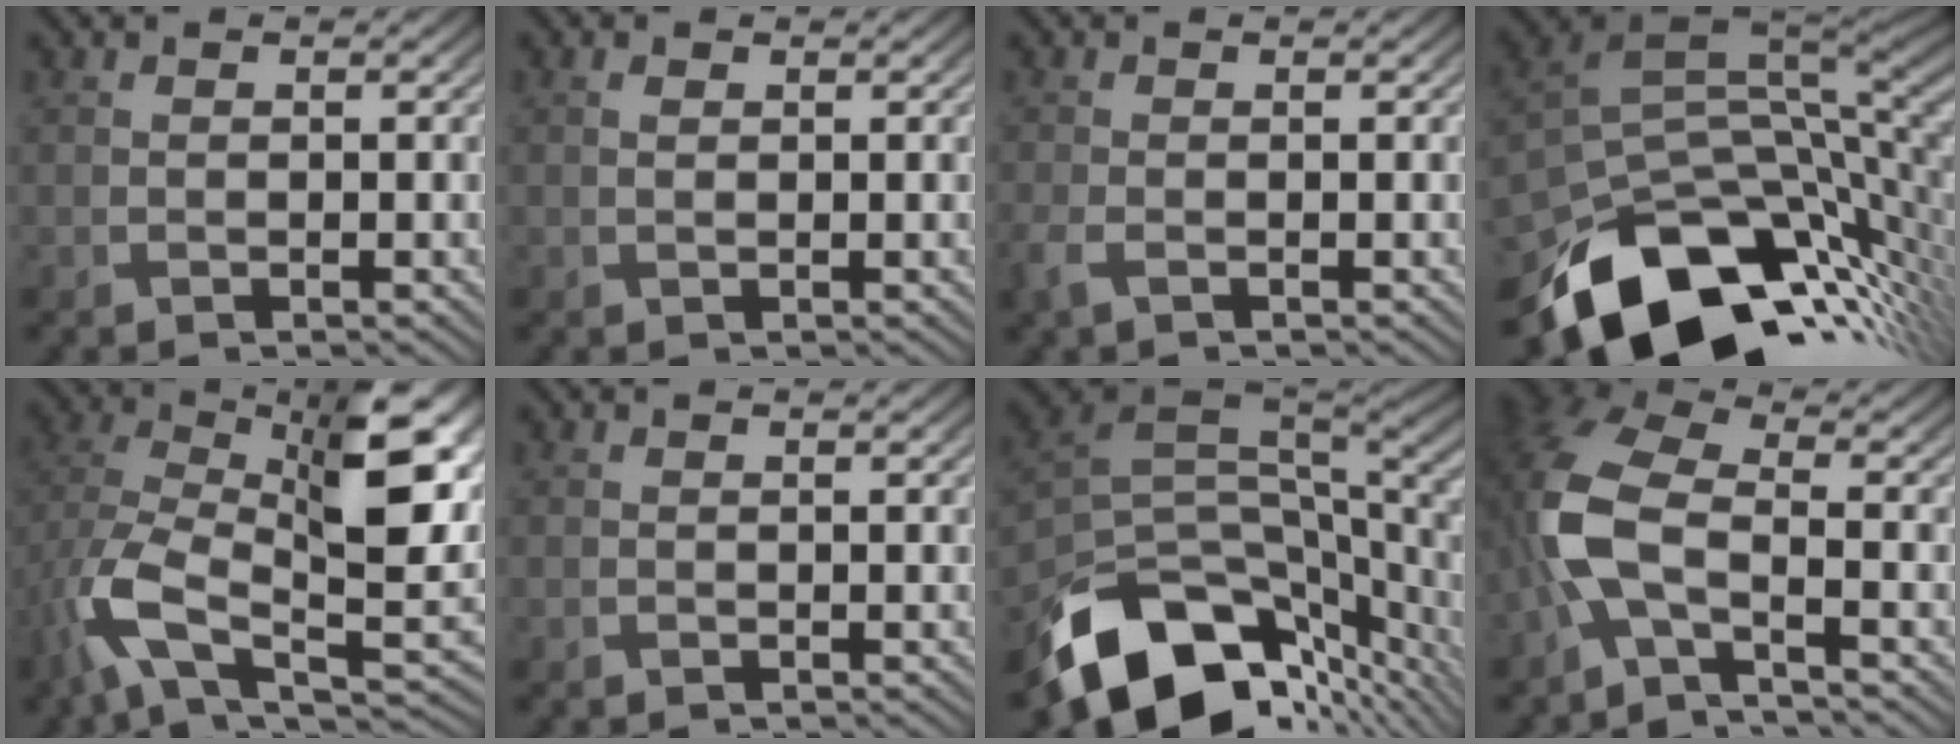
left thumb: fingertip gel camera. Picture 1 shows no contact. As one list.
[{"total": 0.7, "force": [0.4, 0.4, 0.4], "torque": [-0.010, -0.001, 0.007]}, {"total": 1.7, "force": [-0.9, 0.7, 1.3], "torque": [-0.040, -0.009, -0.023]}, {"total": 16.2, "force": [-8.0, 8.4, 11.2], "torque": [-0.219, -0.044, -0.123]}, {"total": 13.7, "force": [0.3, 6.7, 11.9], "torque": [-0.238, -0.024, 0.002]}, {"total": 0.0}, {"total": 15.8, "force": [-7.5, 8.2, 11.2], "torque": [-0.245, -0.038, -0.110]}, {"total": 8.2, "force": [-2.3, 3.5, 7.1], "torque": [-0.170, 0.008, -0.074]}]